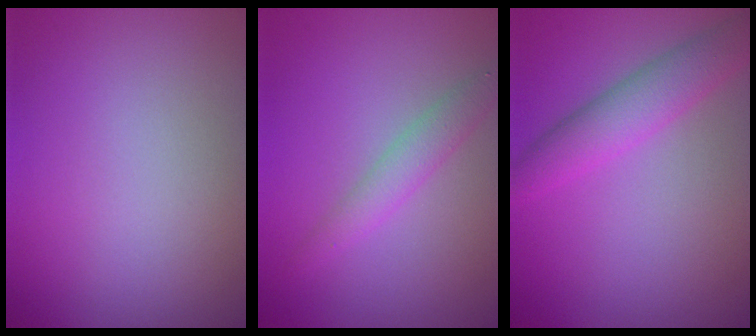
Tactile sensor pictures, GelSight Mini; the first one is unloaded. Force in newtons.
{"total": 2.2, "press": 2.2, "slide": 0.0}
{"total": 3.8, "press": 3.8, "slide": 0.1}